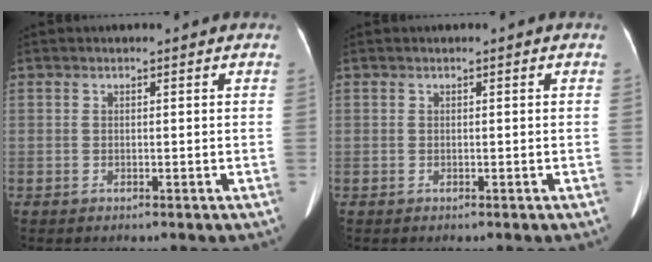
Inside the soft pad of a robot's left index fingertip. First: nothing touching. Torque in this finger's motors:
{"motor_torque": [-0.05, -0.07, -0.02, 0.01]}